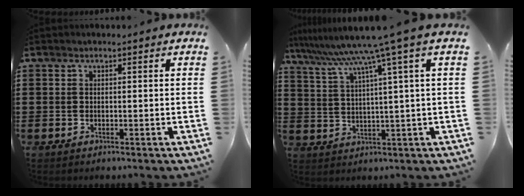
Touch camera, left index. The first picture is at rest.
{"total": 8.9, "force": [5.9, -1.5, 6.6], "torque": [-0.148, -0.037, 0.090]}